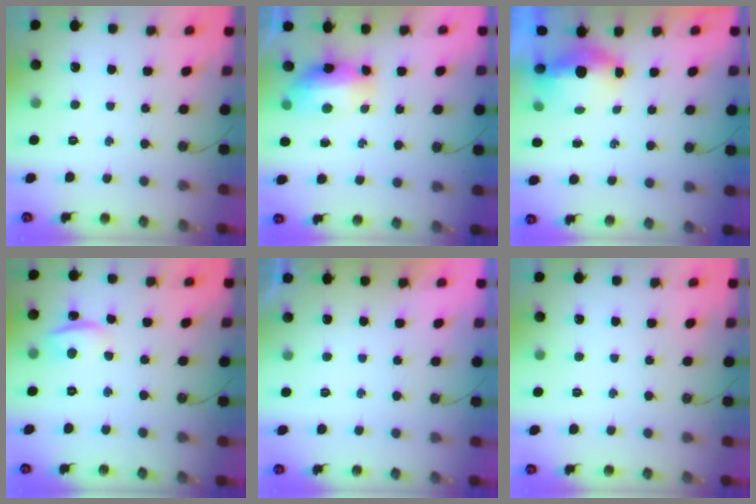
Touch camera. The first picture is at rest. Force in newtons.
{"total": 14.4, "press": 11.1, "slide": 9.1}
{"total": 4.7, "press": 4.5, "slide": 1.2}
{"total": 2.0, "press": 1.5, "slide": 1.3}
{"total": 0.0}
{"total": 0.0}